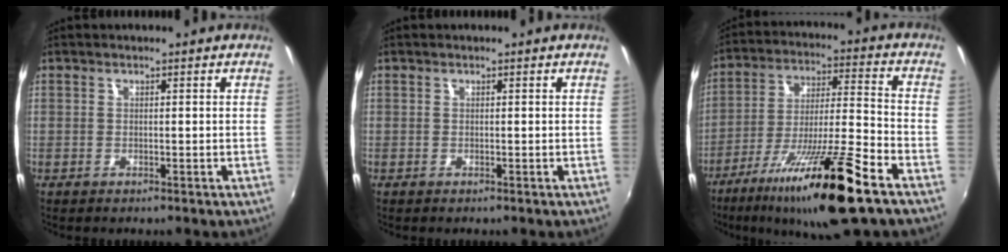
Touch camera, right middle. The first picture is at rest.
{"total": 0.0}
{"total": 18.8, "force": [-11.8, 0.6, 14.6], "torque": [-0.272, -0.027, -0.203]}